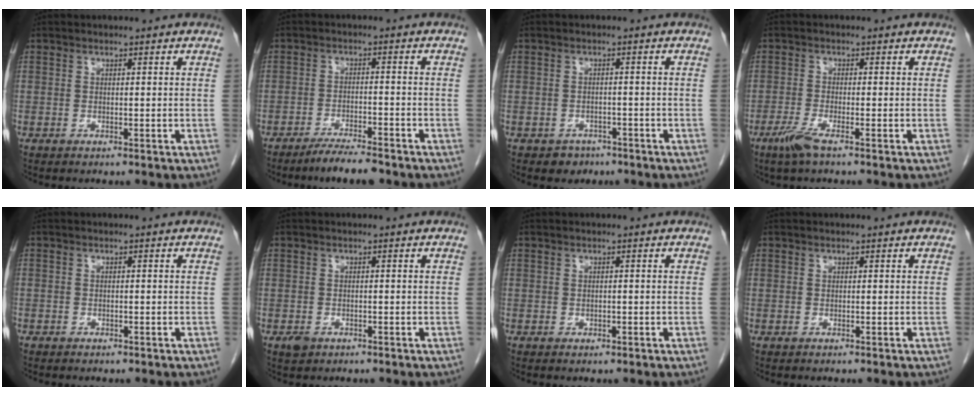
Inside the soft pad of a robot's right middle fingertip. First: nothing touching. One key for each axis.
{"total": 5.9, "fx": -4.8, "fy": 0.6, "fz": 3.3, "tx": -0.054, "ty": -0.012, "tz": -0.082}
{"total": 2.5, "fx": -1.6, "fy": 1.9, "fz": 0.3, "tx": -0.009, "ty": 0.008, "tz": -0.020}
{"total": 3.3, "fx": -2.1, "fy": 0.2, "fz": 2.5, "tx": -0.059, "ty": -0.009, "tz": -0.047}
{"total": 0.9, "fx": -0.6, "fy": 0.6, "fz": 0.1, "tx": -0.007, "ty": 0.004, "tz": -0.010}
{"total": 1.5, "fx": -0.9, "fy": 1.1, "fz": 0.7, "tx": -0.014, "ty": 0.002, "tz": -0.009}
{"total": 0.6, "fx": -0.2, "fy": 0.5, "fz": 0.3, "tx": -0.004, "ty": 0.002, "tz": -0.002}
{"total": 0.0}